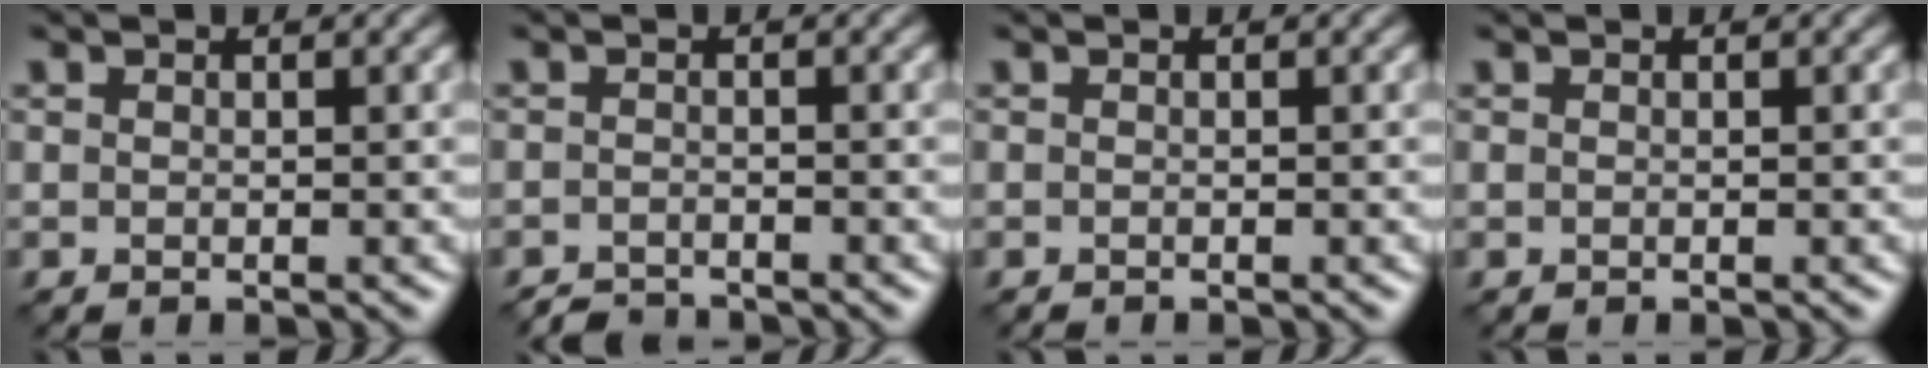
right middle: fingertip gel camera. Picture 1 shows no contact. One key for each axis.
{"total": 1.7, "fx": -1.7, "fy": 0.2, "fz": 0.2, "tx": 0.001, "ty": 0.001, "tz": -0.035}
{"total": 0.0}
{"total": 0.0}